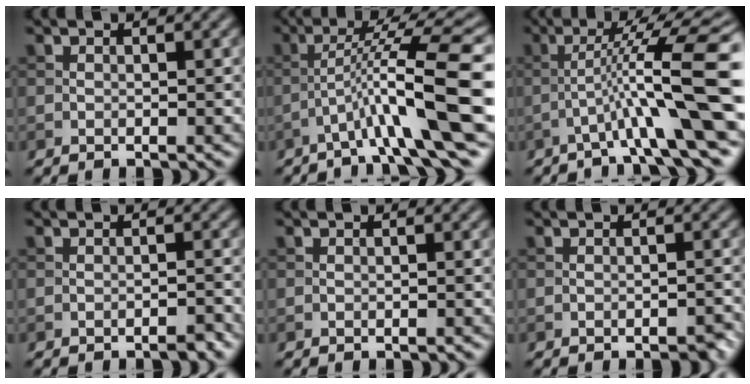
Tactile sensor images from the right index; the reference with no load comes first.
{"total": 10.0, "force": [-3.3, 1.0, 9.4], "torque": [-0.139, 0.032, -0.051]}
{"total": 10.3, "force": [-2.2, 0.9, 10.0], "torque": [-0.144, 0.030, -0.036]}
{"total": 1.2, "force": [-1.1, 0.1, 0.5], "torque": [-0.005, 0.004, -0.018]}
{"total": 0.0}
{"total": 1.6, "force": [-1.3, 0.3, 0.8], "torque": [-0.004, 0.004, -0.015]}